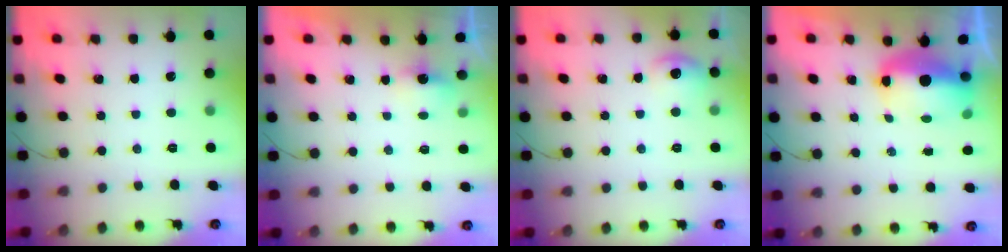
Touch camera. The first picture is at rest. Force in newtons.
{"total": 2.0, "press": 1.8, "slide": 0.8}
{"total": 6.8, "press": 6.6, "slide": 1.7}
{"total": 7.8, "press": 7.7, "slide": 1.4}